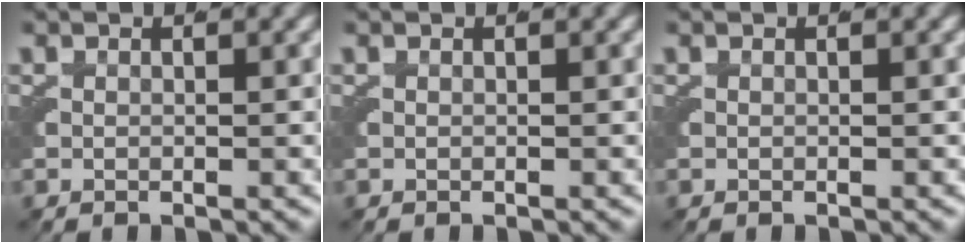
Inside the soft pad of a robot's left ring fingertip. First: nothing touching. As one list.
[{"total": 0.0}, {"total": 0.0}]